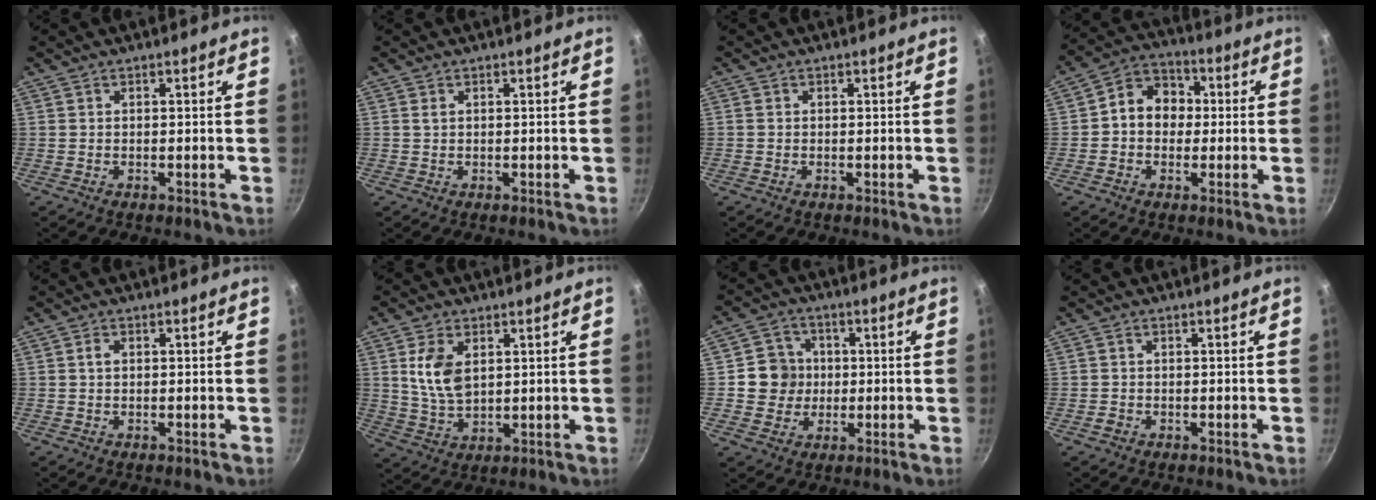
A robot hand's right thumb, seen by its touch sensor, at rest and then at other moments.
{"total": 0.7, "force": [0.3, 0.5, 0.5], "torque": [-0.011, 0.000, 0.006]}
{"total": 0.5, "force": [-0.1, 0.5, 0.2], "torque": [-0.002, 0.001, -0.002]}
{"total": 9.4, "force": [0.2, 7.8, 5.1], "torque": [-0.044, 0.025, -0.015]}
{"total": 1.3, "force": [0.2, 0.9, 0.9], "torque": [-0.016, 0.005, 0.003]}
{"total": 8.4, "force": [2.4, 5.0, 6.2], "torque": [-0.115, -0.017, 0.051]}
{"total": 7.5, "force": [0.1, 7.1, 2.1], "torque": [0.001, 0.011, -0.007]}
{"total": 1.2, "force": [-0.6, 1.0, 0.4], "torque": [-0.005, 0.003, -0.008]}